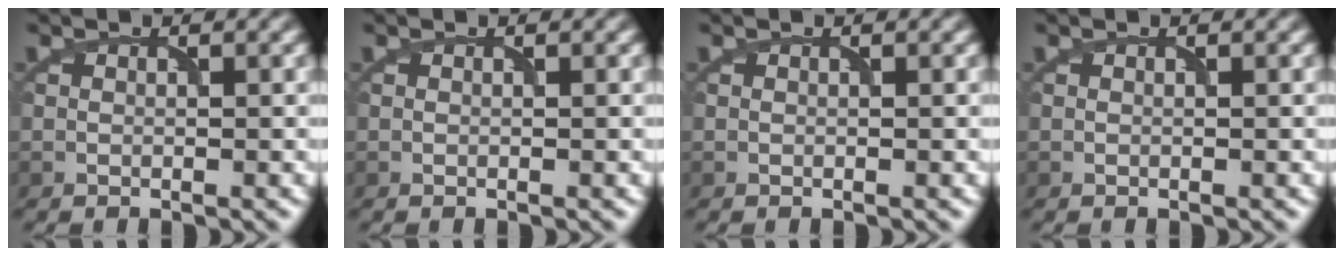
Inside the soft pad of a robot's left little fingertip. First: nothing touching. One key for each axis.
{"total": 0.0}
{"total": 0.0}
{"total": 0.0}